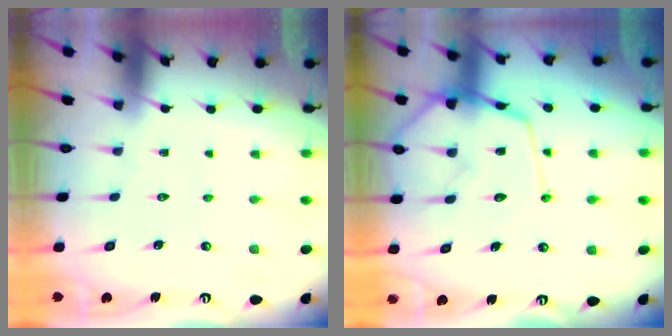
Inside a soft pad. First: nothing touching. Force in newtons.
{"total": 13.6, "press": 13.6, "slide": 1.2}